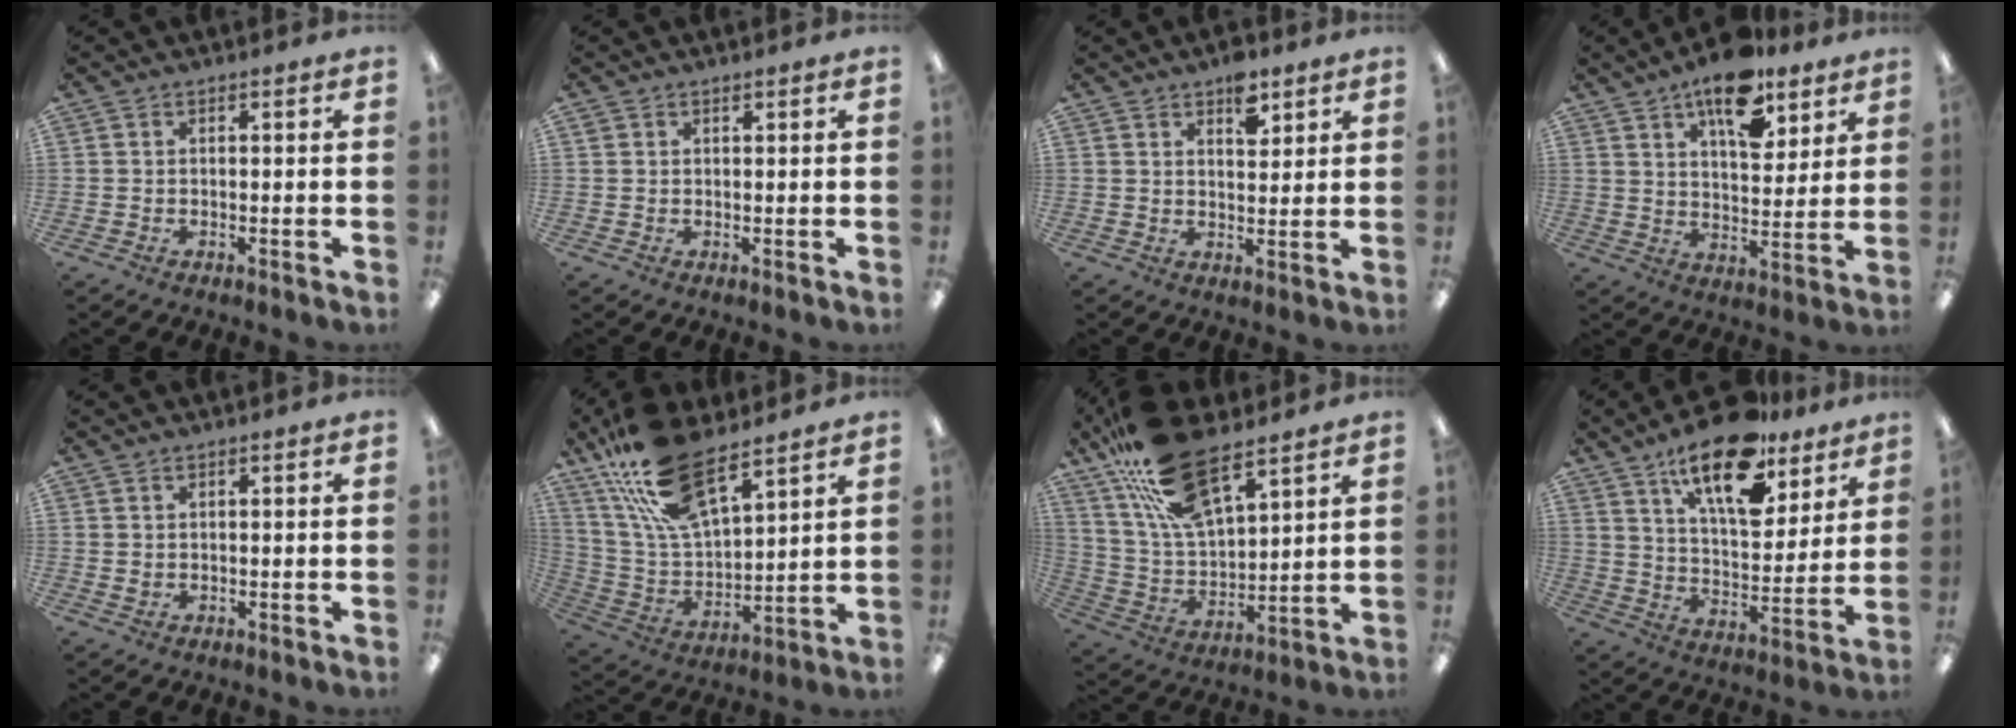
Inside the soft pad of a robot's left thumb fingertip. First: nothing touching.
{"total": 0.9, "force": [0.6, 0.6, 0.1], "torque": [-0.003, 0.000, 0.012]}
{"total": 6.6, "force": [4.3, 3.4, 3.6], "torque": [-0.034, -0.024, 0.070]}
{"total": 14.3, "force": [9.6, 6.7, 8.3], "torque": [-0.113, -0.049, 0.163]}
{"total": 0.9, "force": [0.5, 0.7, 0.3], "torque": [0.000, -0.002, 0.008]}
{"total": 20.3, "force": [14.1, 8.0, 12.2], "torque": [-0.266, -0.066, 0.253]}
{"total": 21.2, "force": [14.5, 8.8, 12.8], "torque": [-0.262, -0.063, 0.260]}
{"total": 19.0, "force": [13.2, 7.8, 11.3], "torque": [-0.187, -0.068, 0.222]}